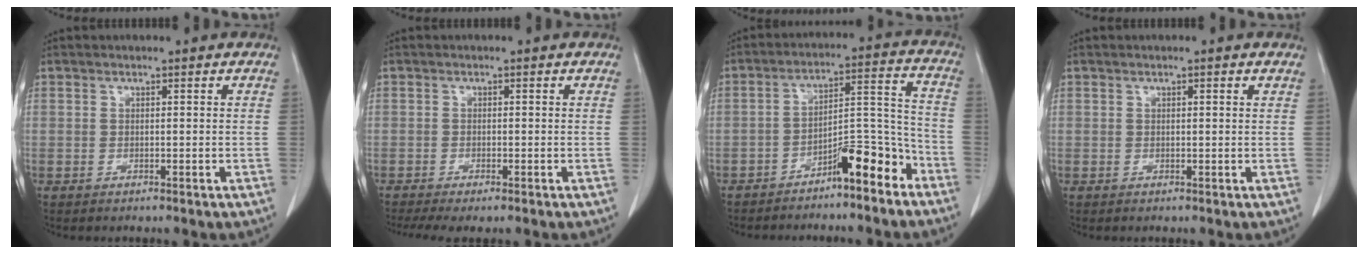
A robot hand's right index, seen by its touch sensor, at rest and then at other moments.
{"total": 5.0, "force": [-3.8, 0.9, 3.1], "torque": [-0.052, -0.012, -0.061]}
{"total": 9.5, "force": [-6.8, 1.9, 6.4], "torque": [-0.094, 0.033, -0.108]}
{"total": 0.7, "force": [0.4, 0.1, 0.6], "torque": [-0.010, 0.001, 0.004]}